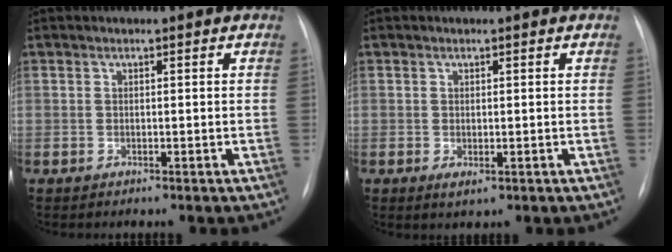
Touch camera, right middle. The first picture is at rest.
{"total": 1.4, "force": [-0.4, 0.7, 1.2], "torque": [-0.018, -0.005, 0.000]}